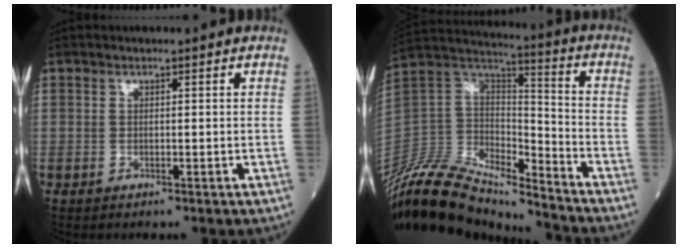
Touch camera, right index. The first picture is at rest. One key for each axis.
{"total": 20.5, "fx": -18.8, "fy": 4.2, "fz": 6.9, "tx": -0.144, "ty": 0.032, "tz": -0.345}